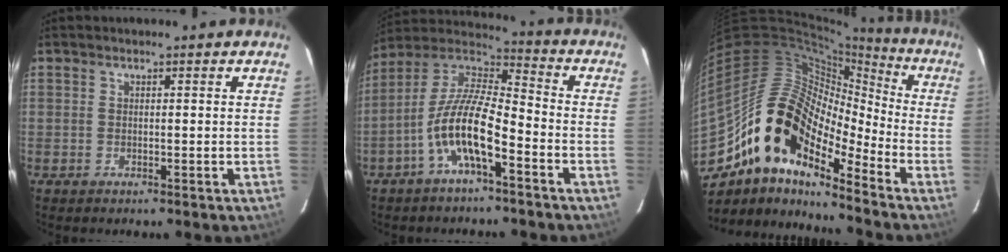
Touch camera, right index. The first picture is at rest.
{"total": 12.6, "force": [-5.8, 3.3, 10.6], "torque": [-0.214, 0.002, -0.116]}
{"total": 18.3, "force": [-12.0, 7.7, 11.5], "torque": [-0.201, -0.003, -0.243]}